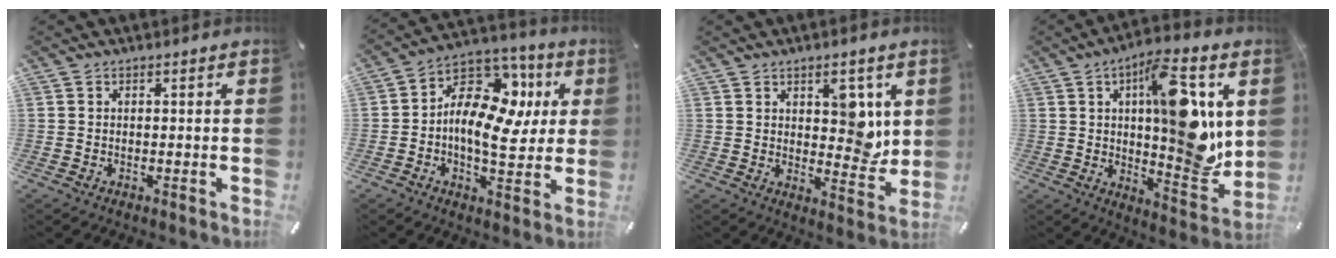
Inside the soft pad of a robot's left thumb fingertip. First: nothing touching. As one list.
[{"total": 15.9, "force": [2.2, 10.7, 11.6], "torque": [-0.201, -0.011, 0.039]}, {"total": 8.4, "force": [3.3, 5.0, 5.8], "torque": [-0.049, -0.026, 0.051]}, {"total": 18.8, "force": [5.5, 6.7, 16.7], "torque": [-0.222, -0.031, 0.084]}]